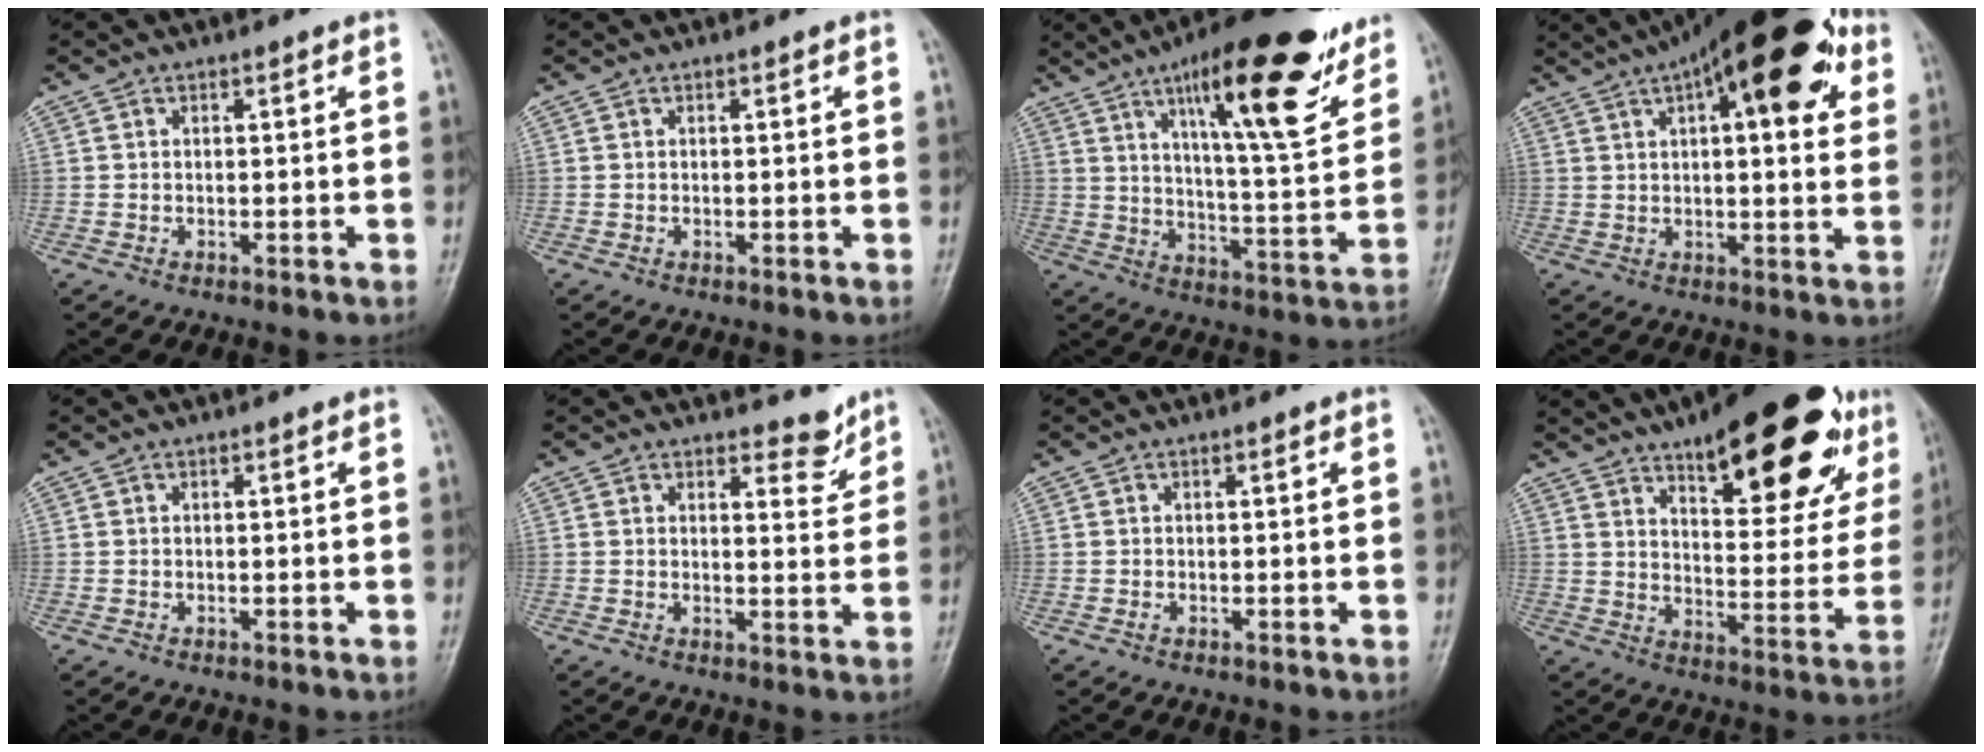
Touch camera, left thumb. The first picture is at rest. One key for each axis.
{"total": 0.0}
{"total": 22.9, "fx": 13.4, "fy": 5.8, "fz": 17.6, "tx": -0.233, "ty": -0.053, "tz": 0.206}
{"total": 22.5, "fx": 10.1, "fy": 8.1, "fz": 18.4, "tx": -0.252, "ty": 0.014, "tz": 0.143}
{"total": 0.0}
{"total": 4.1, "fx": 3.5, "fy": 1.7, "fz": 1.3, "tx": 0.004, "ty": -0.028, "tz": 0.046}
{"total": 0.6, "fx": 0.1, "fy": 0.3, "fz": 0.5, "tx": -0.003, "ty": 0.004, "tz": 0.003}
{"total": 26.0, "fx": 15.2, "fy": 9.5, "fz": 18.9, "tx": -0.218, "ty": -0.048, "tz": 0.218}